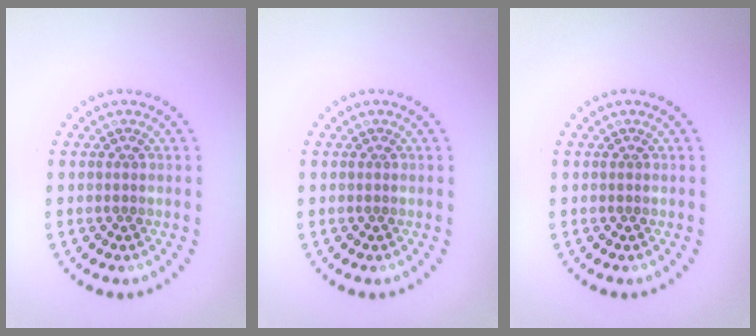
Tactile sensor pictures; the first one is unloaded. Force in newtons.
{"total": 0.0}
{"total": 0.0}